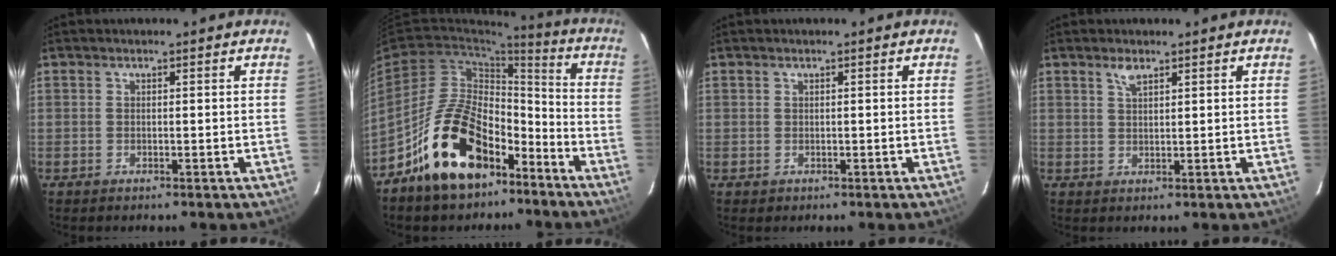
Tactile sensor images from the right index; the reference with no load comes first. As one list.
[{"total": 18.4, "force": [-11.3, 9.8, 10.7], "torque": [-0.197, 0.030, -0.172]}, {"total": 0.7, "force": [0.2, 0.7, -0.2], "torque": [0.008, 0.001, 0.003]}, {"total": 2.2, "force": [1.6, 0.9, 1.2], "torque": [-0.022, 0.002, 0.030]}]